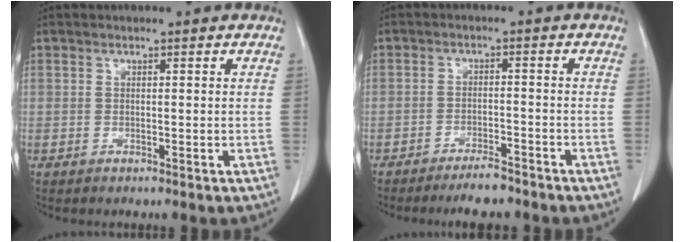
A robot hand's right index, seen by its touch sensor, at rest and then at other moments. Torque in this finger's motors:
{"motor_torque": [0.67, -0.73, 0.10, 0.04]}